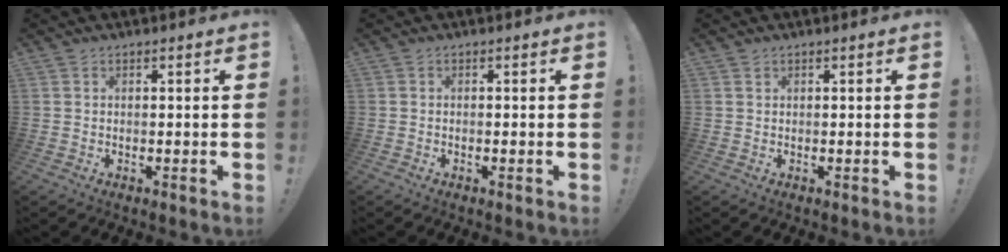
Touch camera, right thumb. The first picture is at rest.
{"total": 0.7, "force": [-0.6, 0.0, 0.4], "torque": [-0.015, 0.003, -0.008]}
{"total": 0.8, "force": [0.6, 0.6, 0.1], "torque": [-0.003, 0.002, 0.011]}